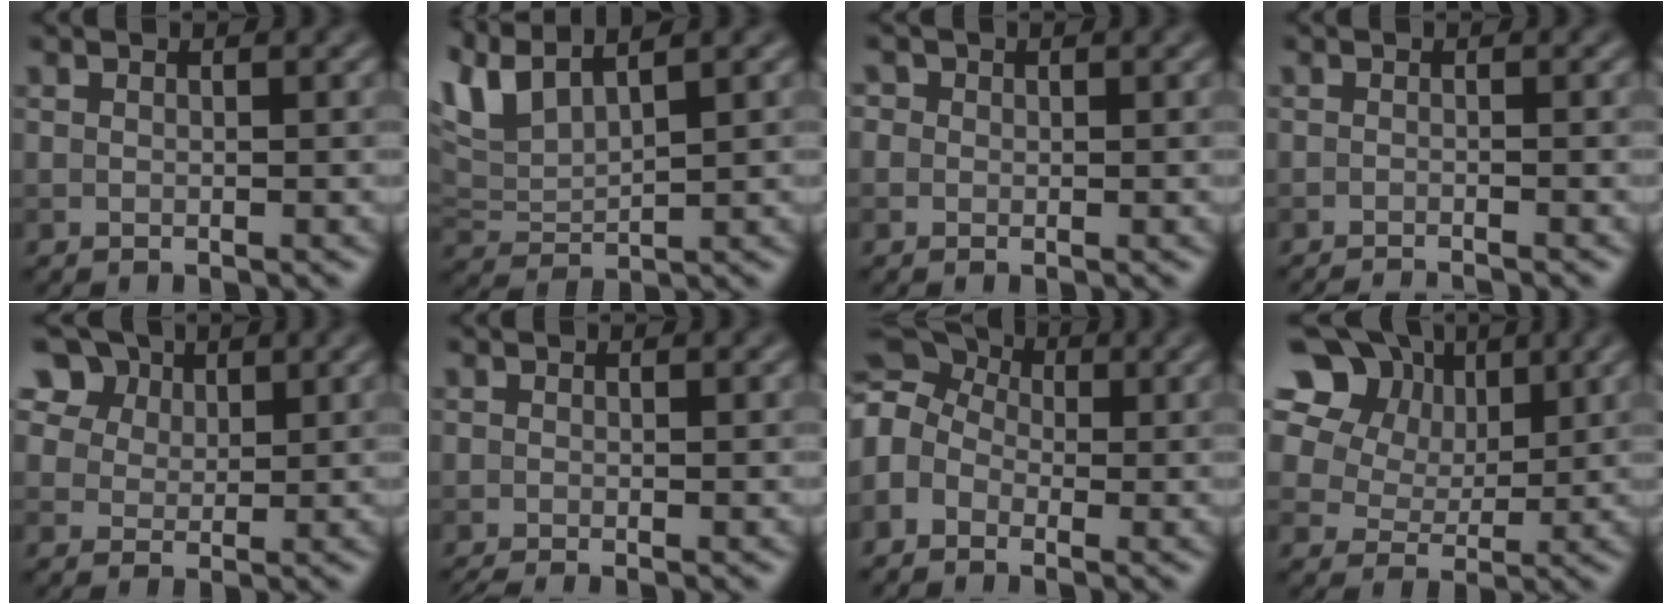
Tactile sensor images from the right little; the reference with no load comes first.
{"total": 5.6, "force": [4.1, 1.7, 3.4], "torque": [-0.088, 0.019, 0.082]}
{"total": 1.2, "force": [0.5, 1.1, 0.3], "torque": [-0.002, -0.001, -0.007]}
{"total": 2.7, "force": [-2.4, 0.4, 1.0], "torque": [-0.010, -0.003, -0.039]}
{"total": 8.6, "force": [5.3, 5.8, 3.4], "torque": [-0.087, 0.009, 0.091]}
{"total": 1.5, "force": [-1.1, 0.2, 1.0], "torque": [-0.008, -0.009, -0.021]}
{"total": 8.1, "force": [0.3, 6.5, 4.9], "torque": [-0.104, 0.032, -0.039]}
{"total": 17.4, "force": [8.6, 12.7, 8.1], "torque": [-0.199, 0.043, 0.171]}